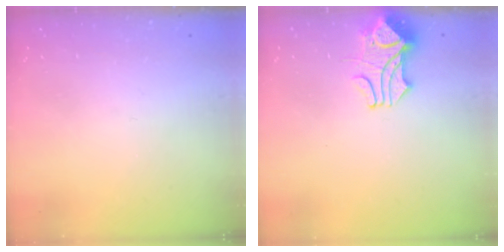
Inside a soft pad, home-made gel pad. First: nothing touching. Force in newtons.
{"total": 1.7, "press": 1.3, "slide": 1.1}